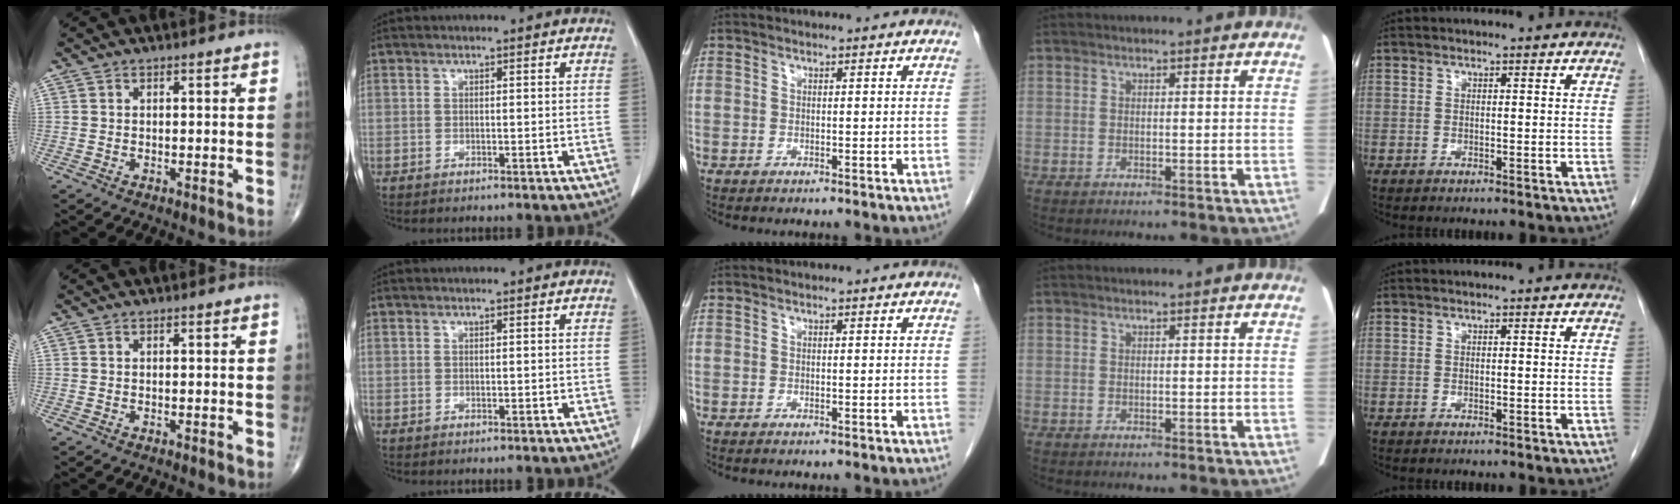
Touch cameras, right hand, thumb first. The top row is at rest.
{}